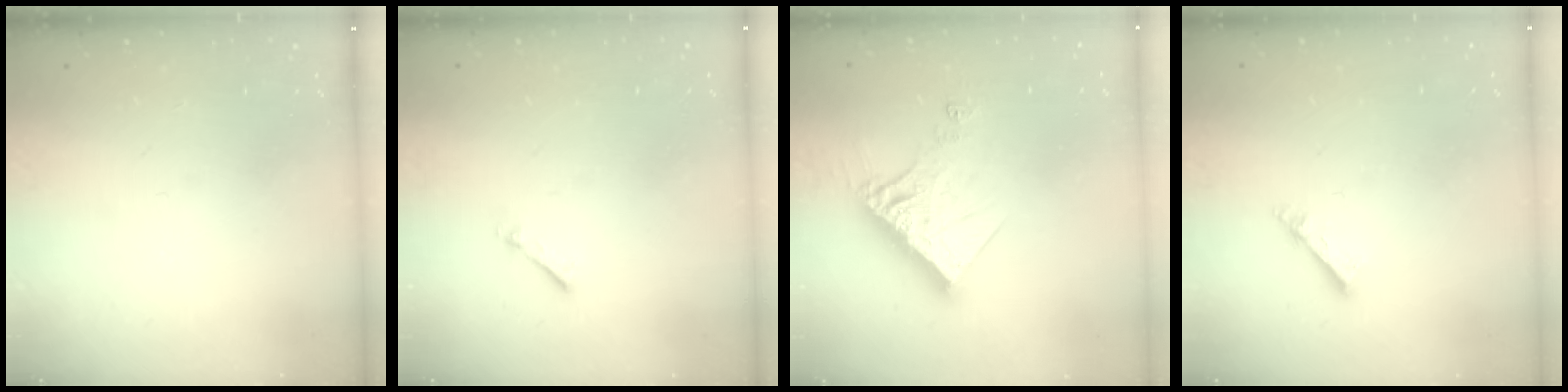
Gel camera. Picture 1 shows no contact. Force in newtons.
{"total": 0.6, "press": 0.6, "slide": 0.2}
{"total": 14.4, "press": 14.3, "slide": 1.5}
{"total": 2.6, "press": 2.5, "slide": 0.2}